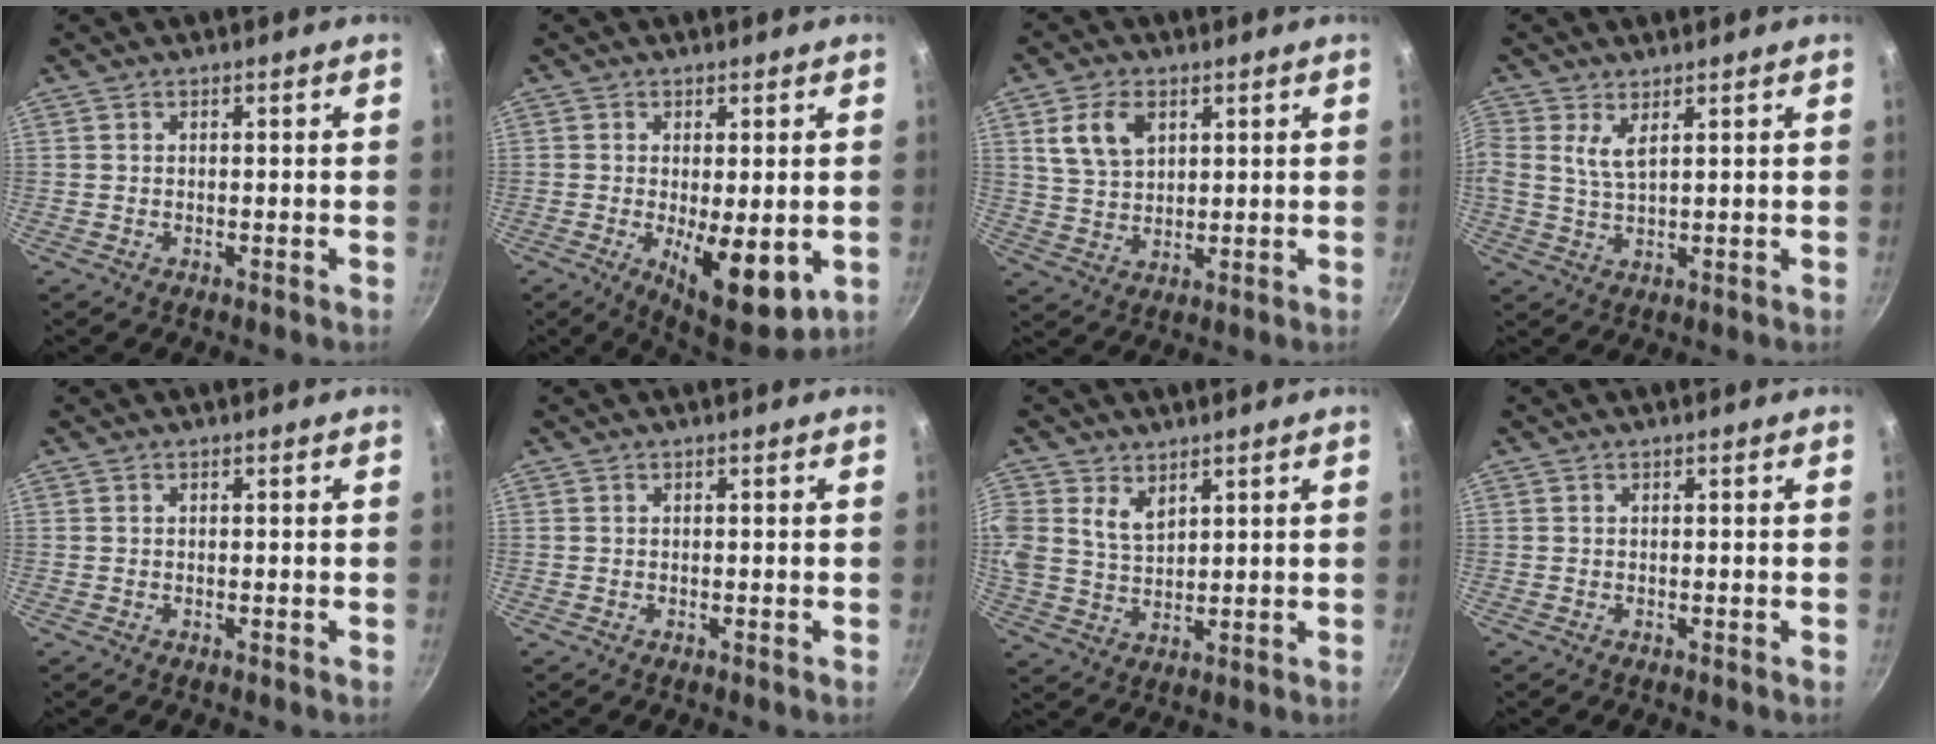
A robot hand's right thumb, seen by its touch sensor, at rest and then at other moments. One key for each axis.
{"total": 11.6, "fx": -2.6, "fy": 4.5, "fz": 10.4, "tx": -0.143, "ty": -0.025, "tz": -0.023}
{"total": 8.1, "fx": 3.4, "fy": 5.2, "fz": 5.3, "tx": -0.089, "ty": -0.010, "tz": 0.070}
{"total": 3.8, "fx": 1.7, "fy": 1.4, "fz": 3.1, "tx": -0.067, "ty": -0.006, "tz": 0.042}
{"total": 0.0}
{"total": 0.0}
{"total": 7.6, "fx": 3.8, "fy": 5.0, "fz": 4.4, "tx": -0.073, "ty": -0.016, "tz": 0.085}
{"total": 0.0}